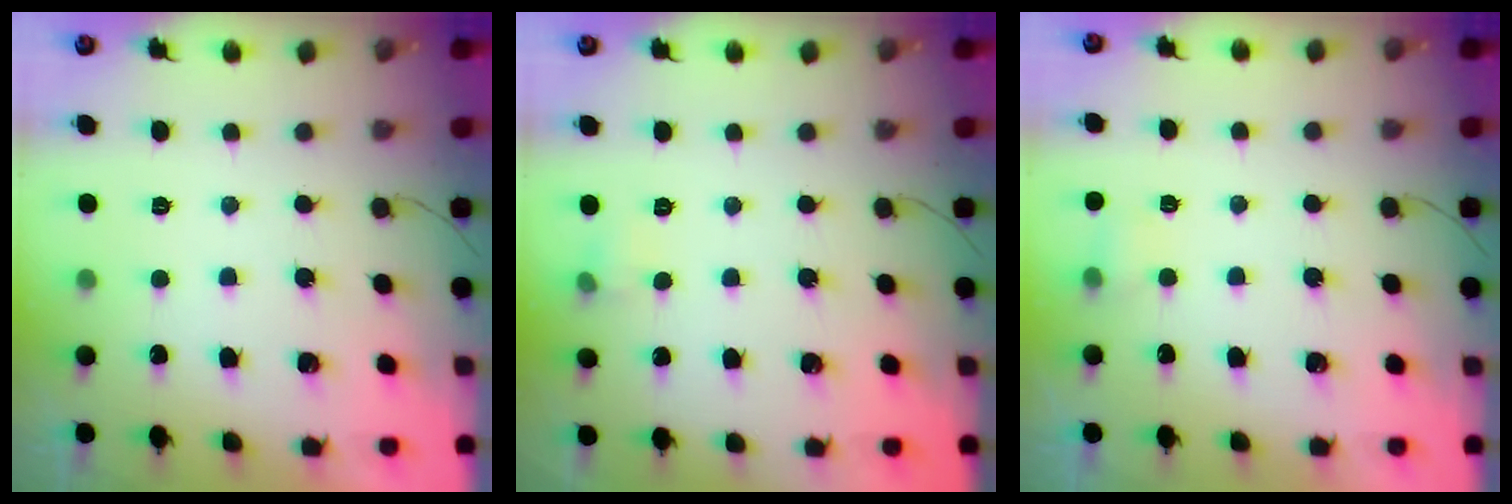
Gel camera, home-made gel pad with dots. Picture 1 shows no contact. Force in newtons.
{"total": 3.9, "press": 3.7, "slide": 1.2}
{"total": 3.2, "press": 3.0, "slide": 0.9}